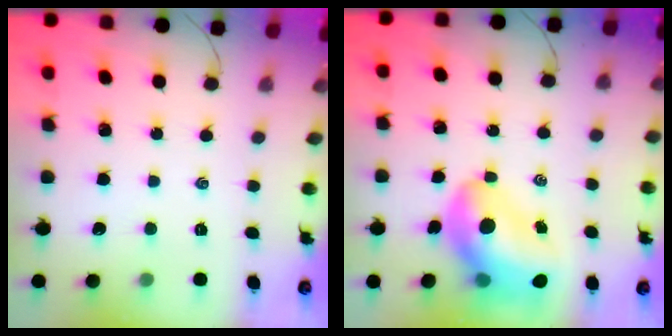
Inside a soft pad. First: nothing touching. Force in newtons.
{"total": 15.7, "press": 15.0, "slide": 4.5}